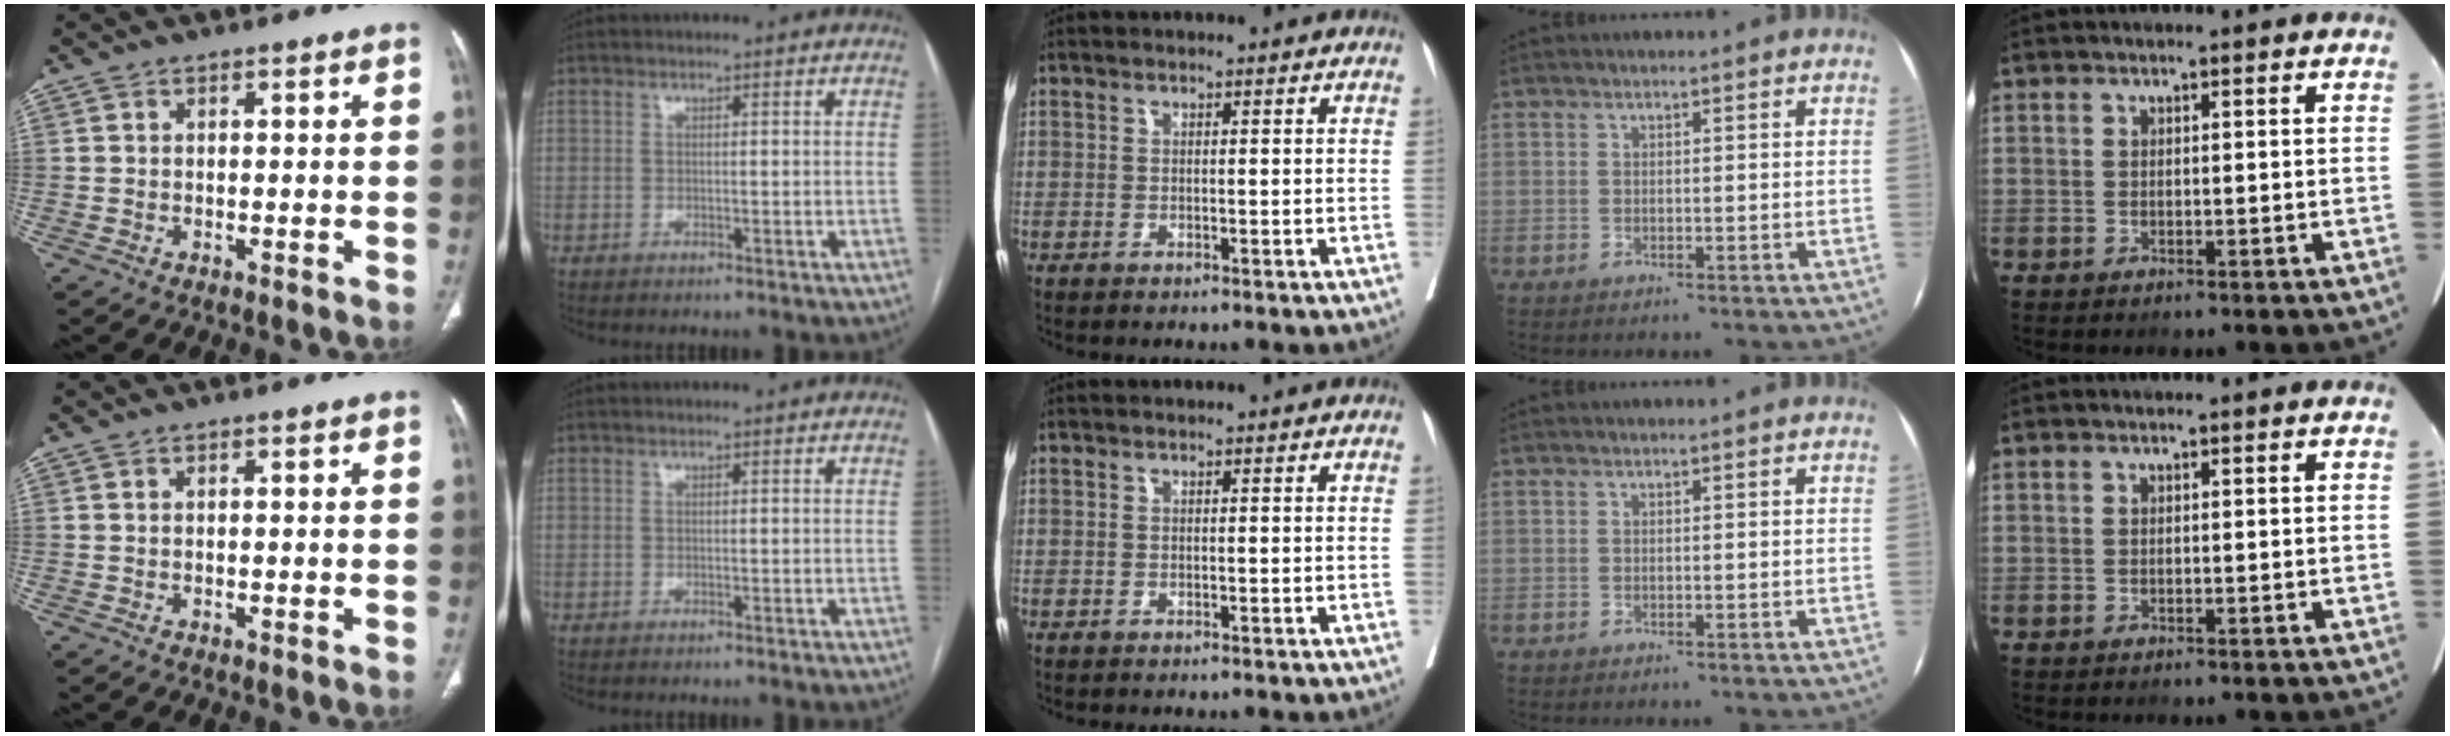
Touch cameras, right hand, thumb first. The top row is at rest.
{}